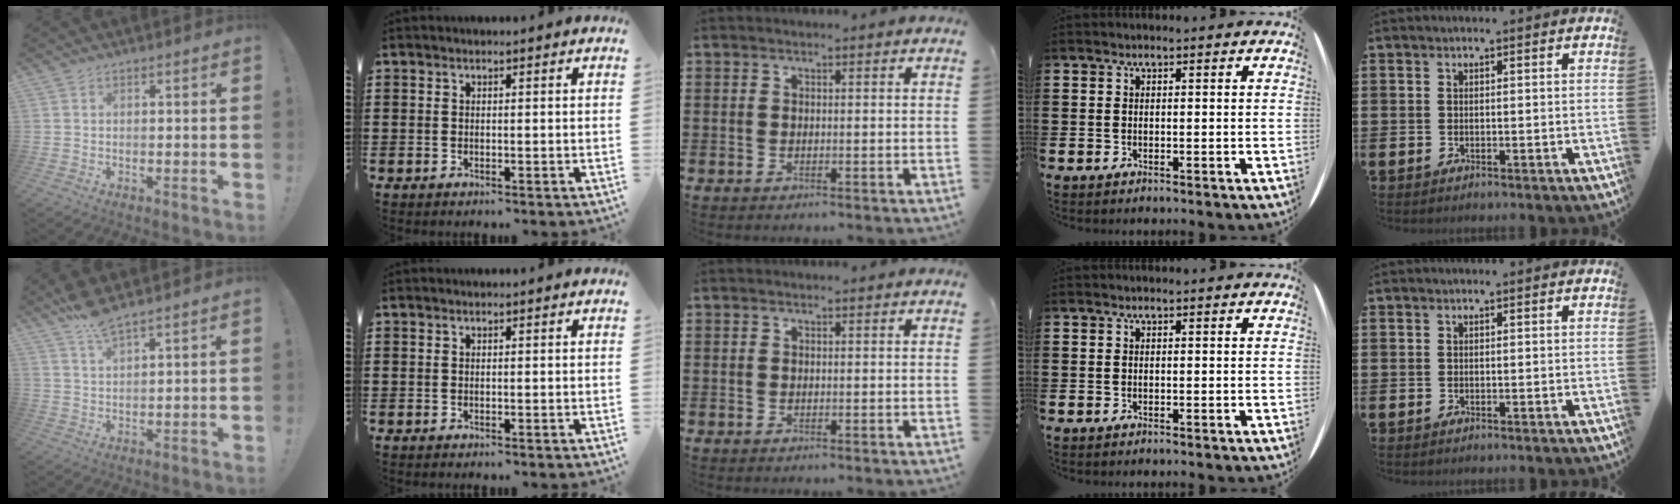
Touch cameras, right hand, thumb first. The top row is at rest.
{"thumb": {"total": 5.7, "force": [4.4, 0.8, 3.5], "torque": [-0.076, -0.018, 0.079]}}